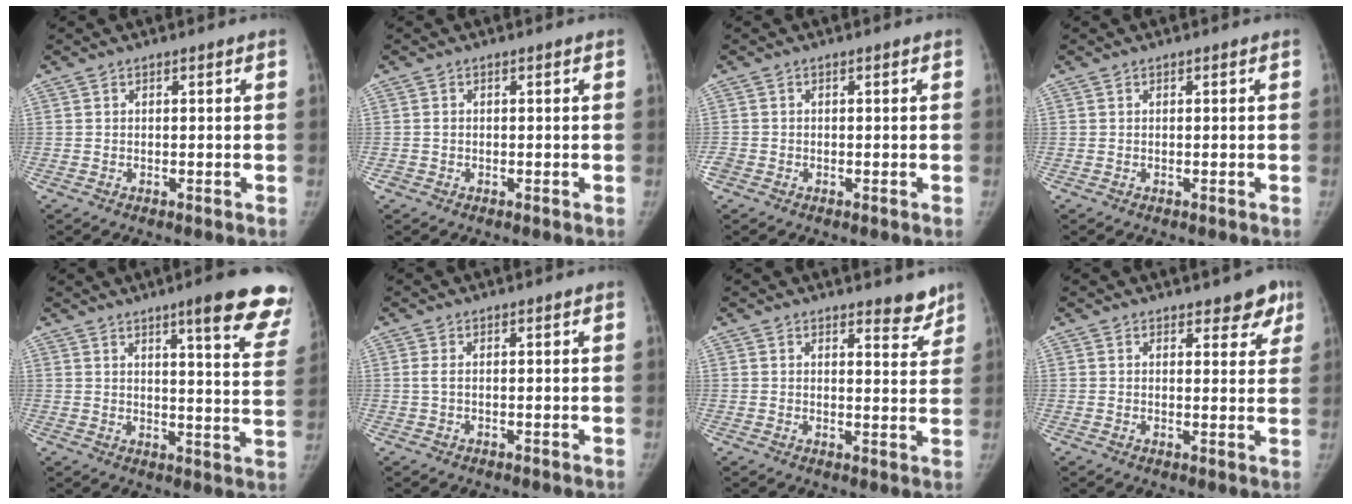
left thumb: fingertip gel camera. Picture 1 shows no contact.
{"total": 0.7, "force": [-0.2, 0.7, 0.0], "torque": [0.007, 0.003, -0.004]}
{"total": 1.7, "force": [-0.8, 1.4, 0.6], "torque": [-0.013, 0.000, -0.017]}
{"total": 0.0}
{"total": 16.3, "force": [11.0, 2.3, 11.8], "torque": [-0.117, -0.050, 0.125]}
{"total": 1.1, "force": [0.1, 0.4, 1.1], "torque": [-0.031, 0.002, 0.004]}
{"total": 4.2, "force": [3.6, 1.4, 1.6], "torque": [0.004, -0.029, 0.045]}
{"total": 4.8, "force": [3.4, 2.4, 2.3], "torque": [0.009, -0.017, 0.039]}